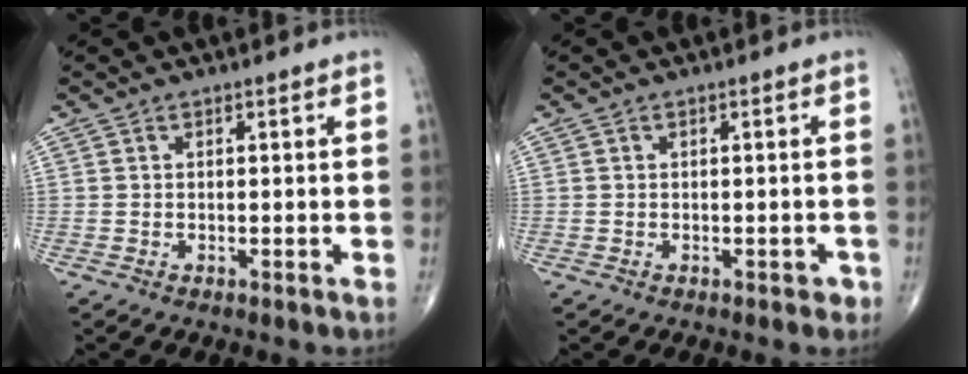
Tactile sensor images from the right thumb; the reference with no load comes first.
{"total": 1.2, "force": [-0.5, 1.0, 0.5], "torque": [0.002, 0.003, -0.004]}